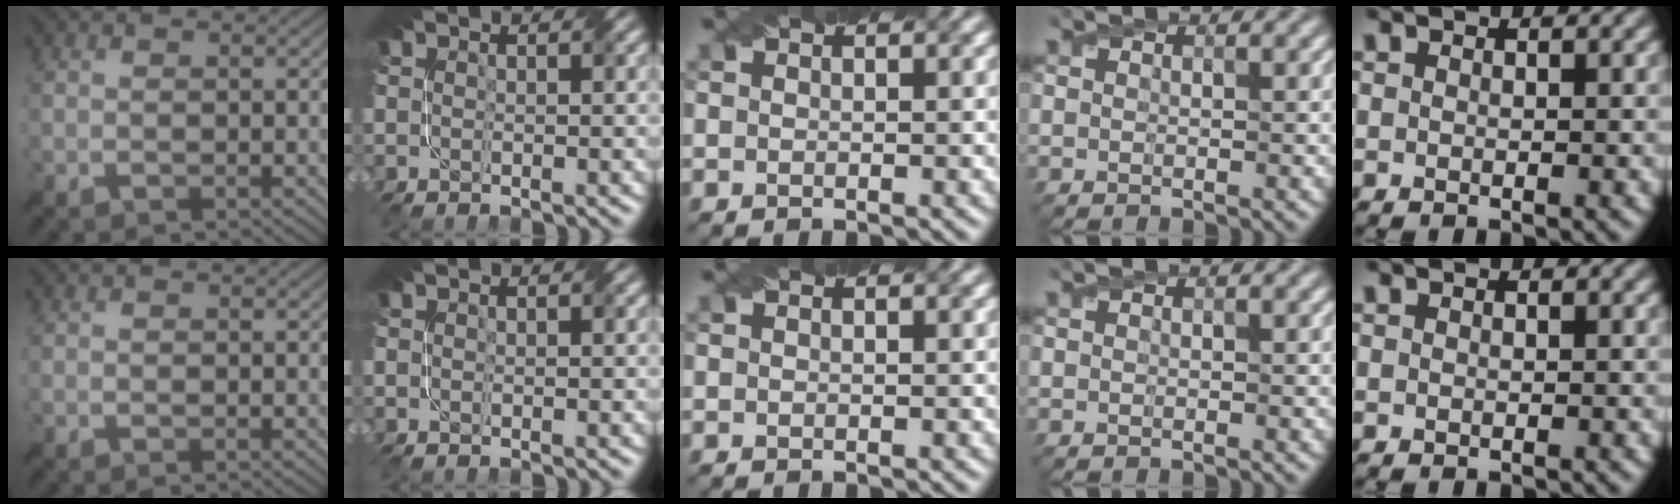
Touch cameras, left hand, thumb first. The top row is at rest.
{}